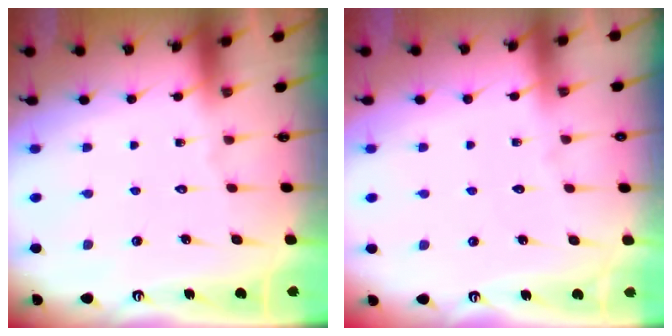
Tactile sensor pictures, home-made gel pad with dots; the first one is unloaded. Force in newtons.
{"total": 2.0, "press": 2.0, "slide": 0.3}